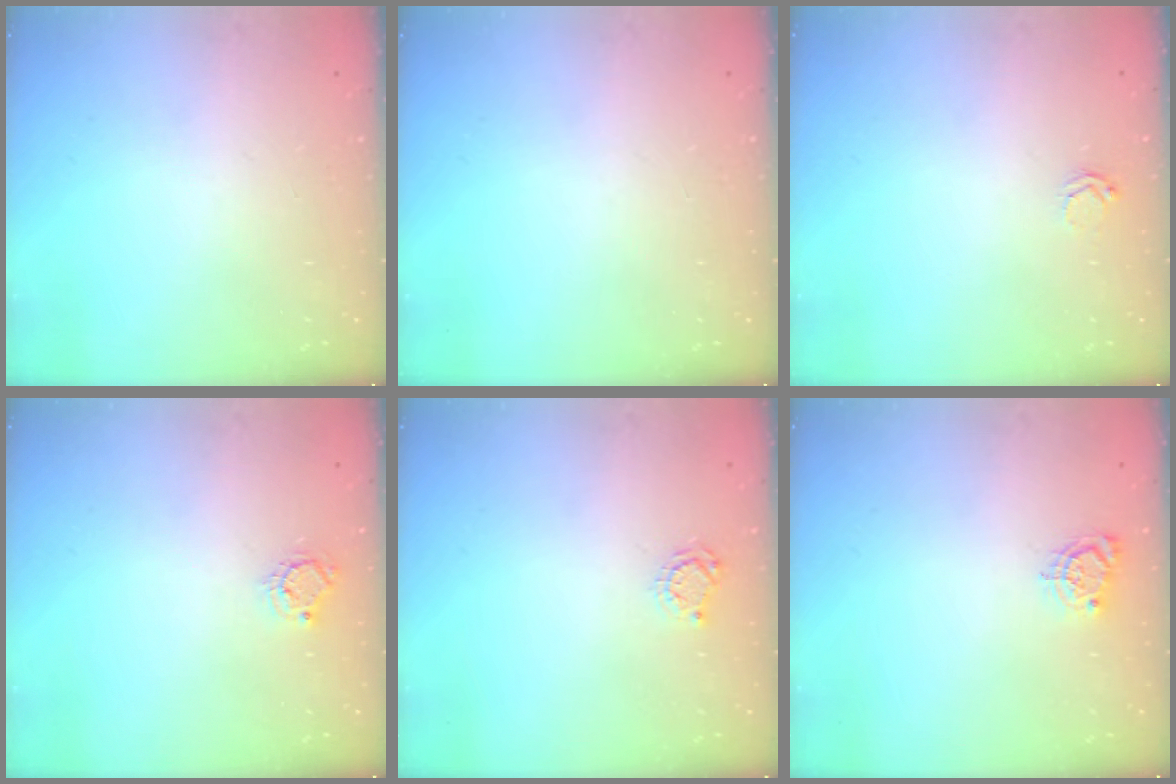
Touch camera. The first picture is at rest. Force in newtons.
{"total": 0.0}
{"total": 3.0, "press": 3.0, "slide": 0.5}
{"total": 6.0, "press": 6.0, "slide": 0.5}
{"total": 4.8, "press": 4.7, "slide": 0.6}
{"total": 5.6, "press": 5.5, "slide": 0.5}